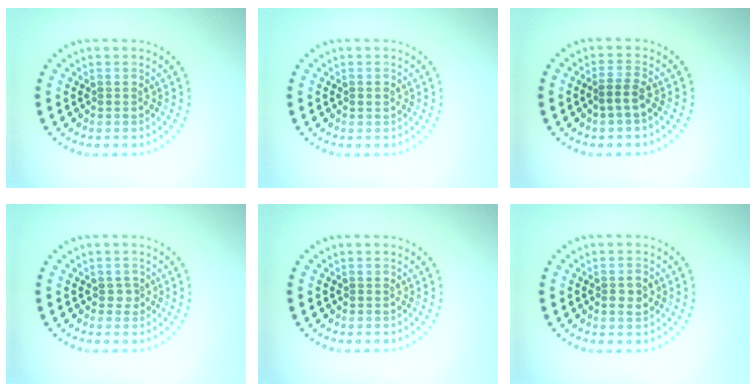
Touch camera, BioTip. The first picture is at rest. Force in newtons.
{"total": 0.7, "press": 0.7, "slide": 0.0}
{"total": 1.6, "press": 1.3, "slide": 0.9}
{"total": 1.0, "press": 0.7, "slide": 0.7}
{"total": 0.0}
{"total": 1.4, "press": 1.4, "slide": 0.3}